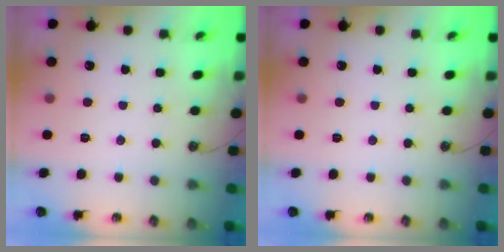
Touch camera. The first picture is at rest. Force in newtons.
{"total": 0.0}